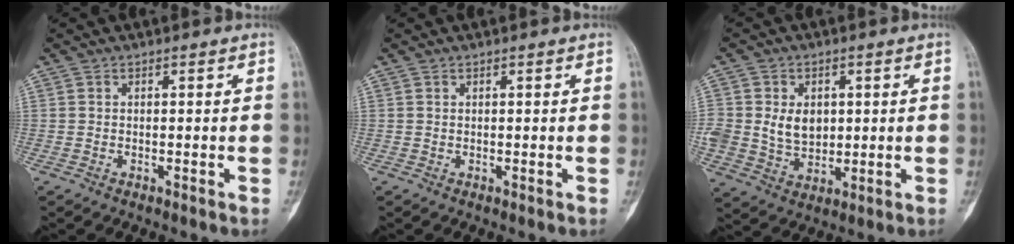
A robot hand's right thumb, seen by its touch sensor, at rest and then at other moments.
{"total": 0.0}
{"total": 8.2, "force": [1.1, 6.4, 5.0], "torque": [-0.062, -0.008, 0.030]}